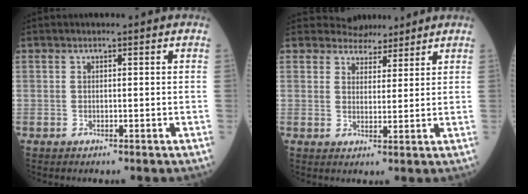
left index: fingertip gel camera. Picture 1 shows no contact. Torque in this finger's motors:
{"motor_torque": [0.79, -0.94, 0.05, 0.02]}